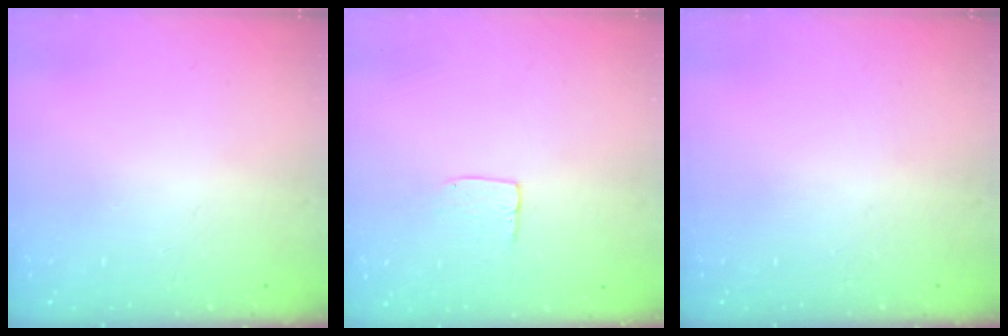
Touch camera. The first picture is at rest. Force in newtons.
{"total": 5.6, "press": 5.6, "slide": 0.2}
{"total": 0.0}